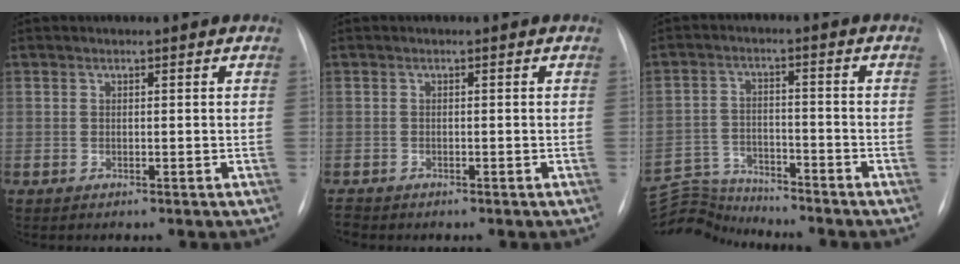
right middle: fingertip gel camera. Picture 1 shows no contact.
{"total": 1.6, "force": [-1.4, 0.8, 0.4], "torque": [-0.011, -0.002, -0.021]}
{"total": 8.2, "force": [-8.2, 0.3, -0.5], "torque": [-0.002, 0.007, -0.151]}